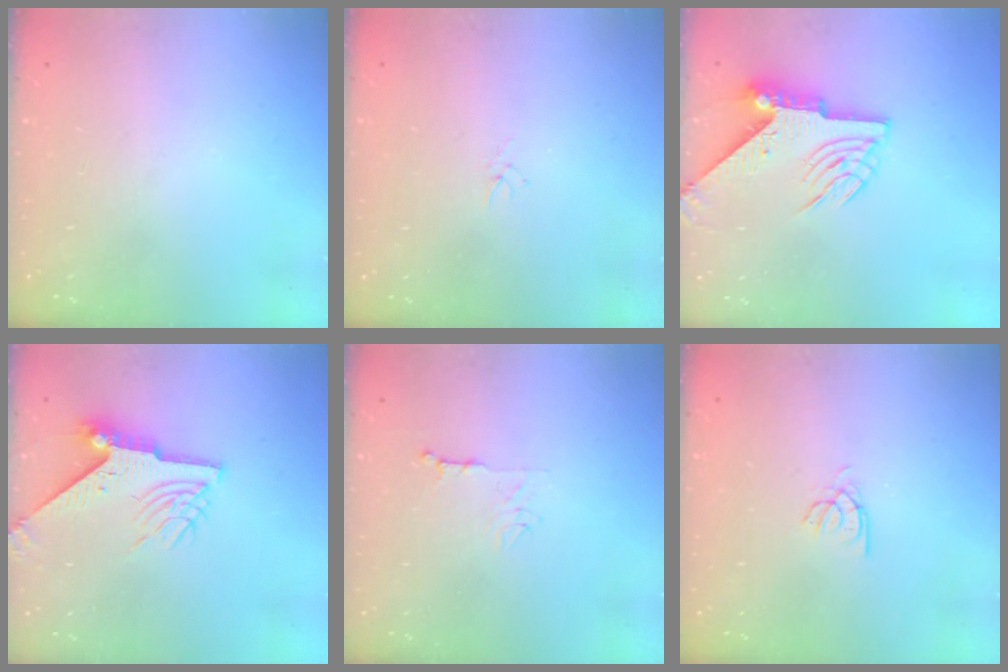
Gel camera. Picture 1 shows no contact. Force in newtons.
{"total": 1.0, "press": 1.0, "slide": 0.3}
{"total": 7.8, "press": 7.7, "slide": 1.3}
{"total": 9.0, "press": 9.0, "slide": 0.8}
{"total": 5.2, "press": 5.2, "slide": 0.4}
{"total": 2.5, "press": 2.4, "slide": 0.3}